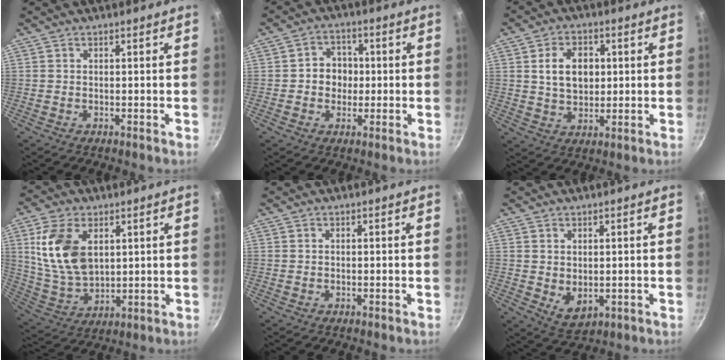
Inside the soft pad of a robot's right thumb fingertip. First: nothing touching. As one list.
[{"total": 6.1, "force": [-0.2, 5.4, 2.8], "torque": [-0.005, 0.010, -0.010]}, {"total": 8.9, "force": [1.6, 6.4, 5.9], "torque": [-0.077, -0.001, 0.028]}, {"total": 14.5, "force": [4.2, 9.0, 10.6], "torque": [-0.186, -0.021, 0.094]}, {"total": 0.0}, {"total": 4.8, "force": [0.4, 3.3, 3.6], "torque": [-0.050, -0.016, 0.018]}]